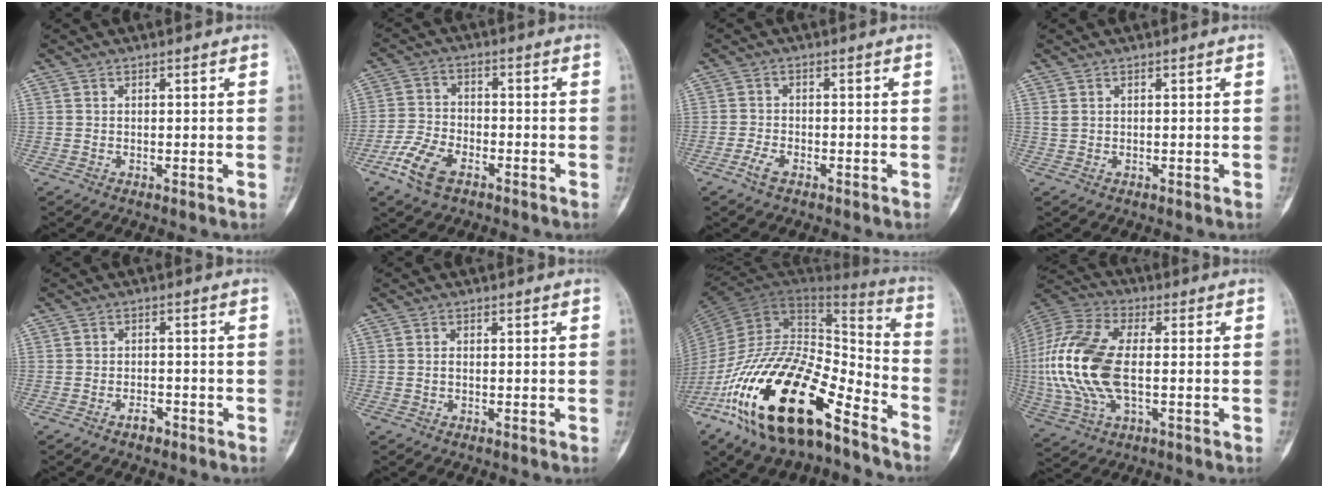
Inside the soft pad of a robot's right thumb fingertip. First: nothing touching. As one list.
[{"total": 8.3, "force": [-4.8, 4.3, 5.2], "torque": [-0.111, 0.016, -0.095]}, {"total": 2.9, "force": [-1.9, 1.3, 1.7], "torque": [-0.041, 0.009, -0.038]}, {"total": 0.6, "force": [0.2, 0.4, 0.4], "torque": [-0.010, 0.001, 0.005]}, {"total": 2.3, "force": [-1.7, 1.2, 1.0], "torque": [-0.016, 0.012, -0.027]}, {"total": 0.6, "force": [-0.2, 0.3, 0.5], "torque": [-0.006, -0.002, -0.004]}, {"total": 29.1, "force": [-16.6, 11.5, 20.8], "torque": [-0.402, 0.052, -0.293]}, {"total": 19.6, "force": [-0.8, 10.0, 16.9], "torque": [-0.388, 0.010, -0.014]}]